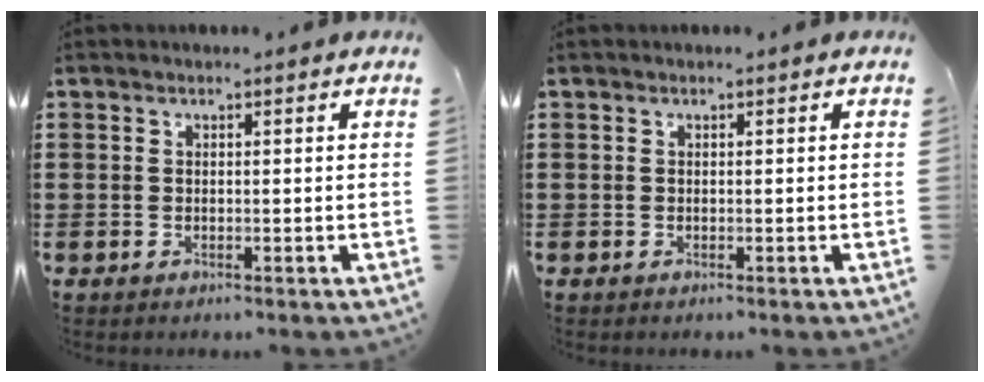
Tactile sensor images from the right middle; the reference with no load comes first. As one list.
[{"total": 0.0}]